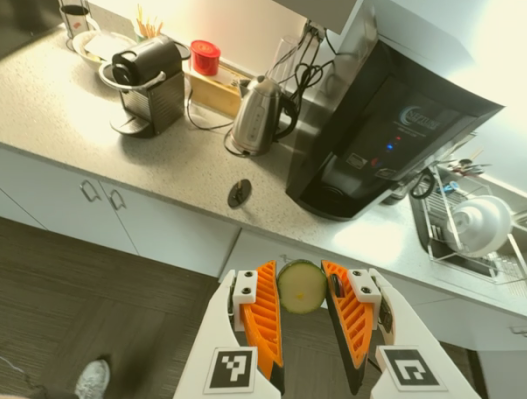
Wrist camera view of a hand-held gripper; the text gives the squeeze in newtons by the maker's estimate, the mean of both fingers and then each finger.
{"total": 7.8, "left": 7.7, "right": 7.8}